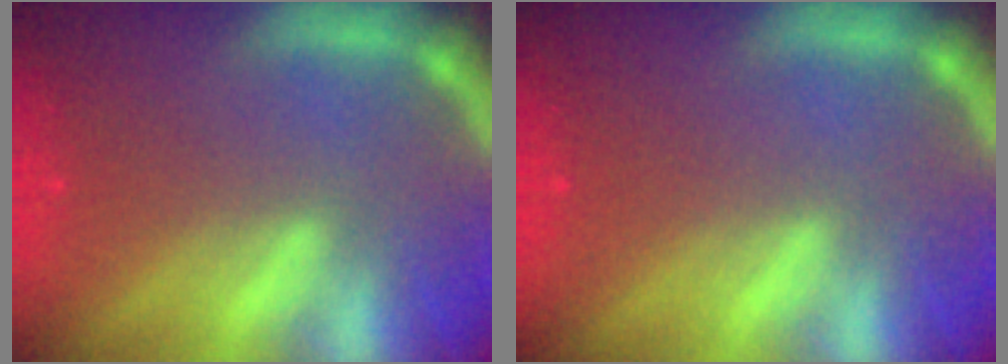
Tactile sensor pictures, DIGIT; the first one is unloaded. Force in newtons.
{"total": 0.0}